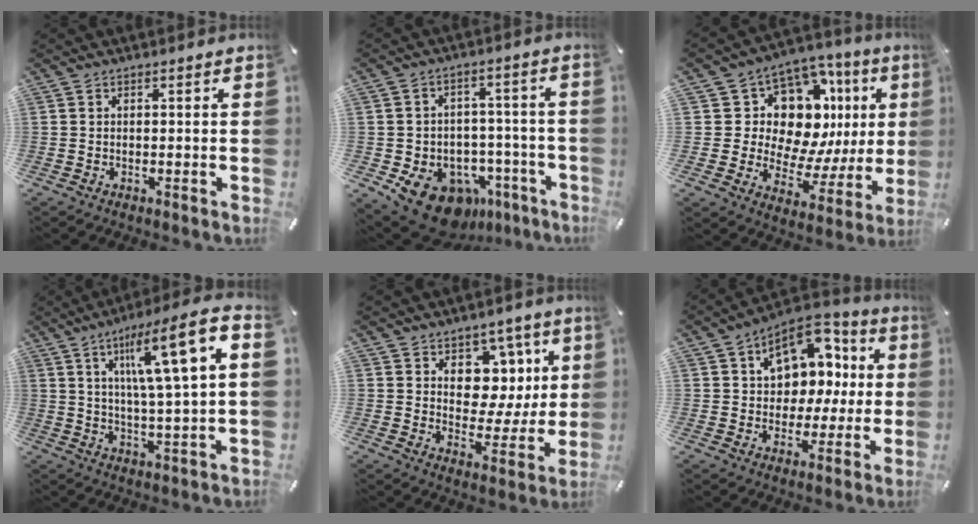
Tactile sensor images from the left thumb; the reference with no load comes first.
{"total": 13.7, "force": [-7.7, 9.6, 6.0], "torque": [-0.075, 0.048, -0.119]}
{"total": 14.1, "force": [6.0, 10.5, 7.2], "torque": [-0.101, -0.077, 0.113]}
{"total": 14.8, "force": [5.6, 2.4, 13.5], "torque": [-0.222, -0.021, 0.077]}
{"total": 9.3, "force": [3.8, 7.8, 3.4], "torque": [-0.037, -0.044, 0.069]}
{"total": 12.2, "force": [4.8, 9.6, 5.8], "torque": [-0.076, -0.039, 0.091]}